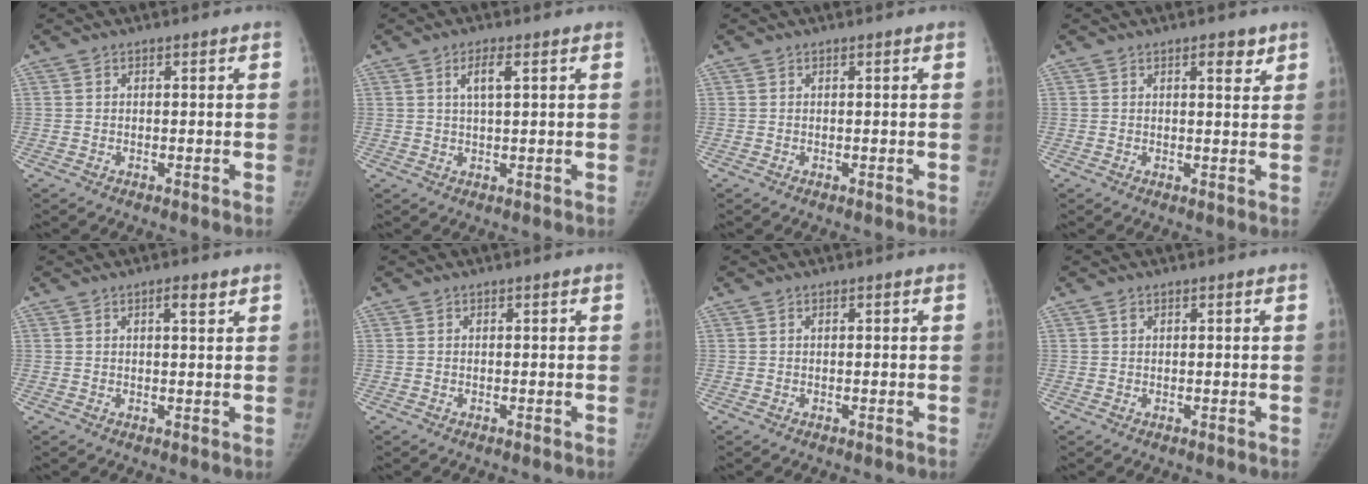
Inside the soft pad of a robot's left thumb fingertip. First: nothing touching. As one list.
[{"total": 3.5, "force": [1.3, 0.9, 3.1], "torque": [-0.058, 0.000, 0.026]}, {"total": 0.0}, {"total": 3.0, "force": [1.8, 1.2, 2.0], "torque": [-0.016, -0.010, 0.025]}, {"total": 2.4, "force": [1.3, 0.6, 1.8], "torque": [-0.025, -0.006, 0.021]}, {"total": 0.0}, {"total": 0.0}, {"total": 0.7, "force": [0.5, 0.4, 0.3], "torque": [-0.005, 0.000, 0.009]}]